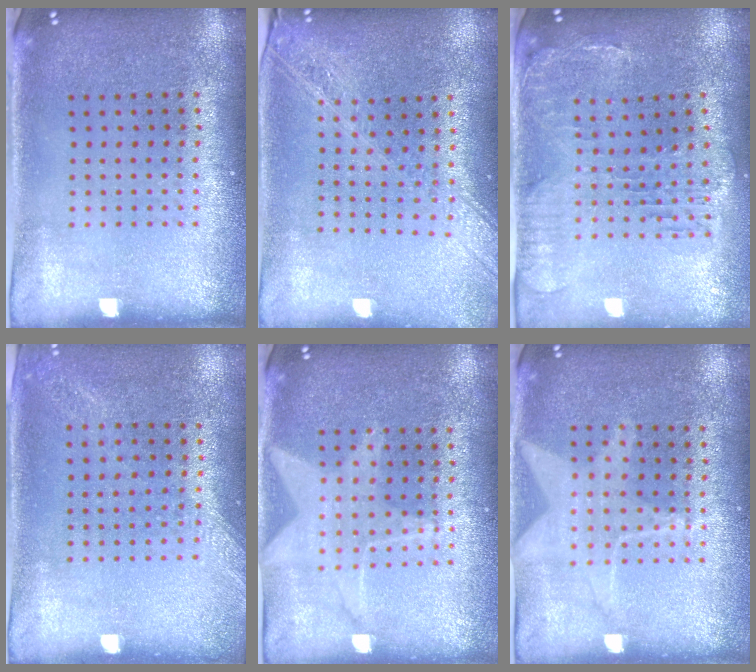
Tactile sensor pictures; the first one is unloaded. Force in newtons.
{"total": 2.0, "press": 1.8, "slide": 1.0}
{"total": 0.9, "press": 0.8, "slide": 0.3}
{"total": 1.2, "press": 1.2, "slide": 0.4}
{"total": 1.4, "press": 1.4, "slide": 0.2}
{"total": 1.3, "press": 1.2, "slide": 0.3}